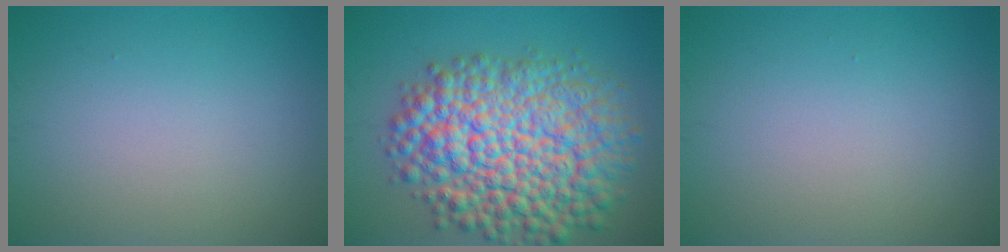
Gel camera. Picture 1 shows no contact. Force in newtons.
{"total": 12.8, "press": 12.8, "slide": 0.4}
{"total": 0.0}